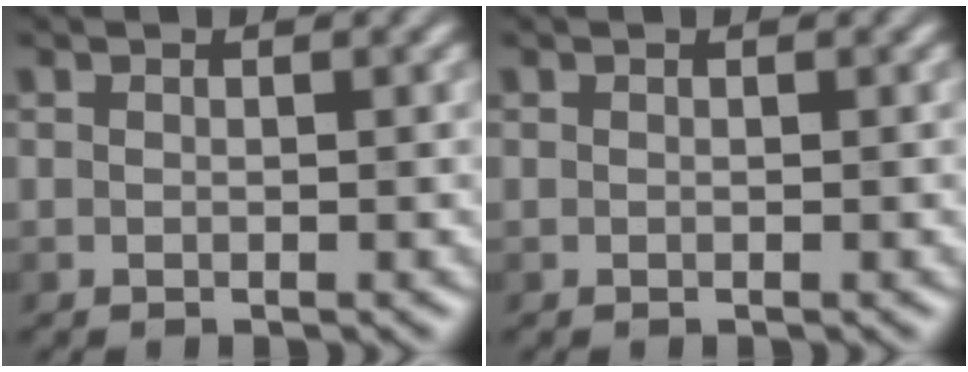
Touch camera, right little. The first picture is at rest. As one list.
[{"total": 0.0}]